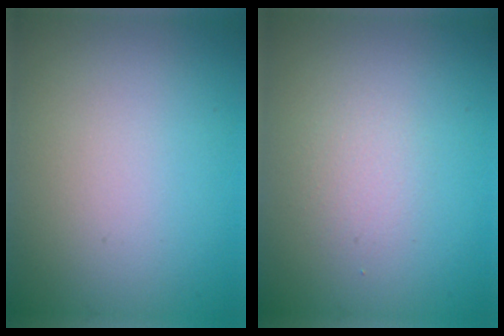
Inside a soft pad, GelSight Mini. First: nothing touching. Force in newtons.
{"total": 1.3, "press": 1.3, "slide": 0.0}